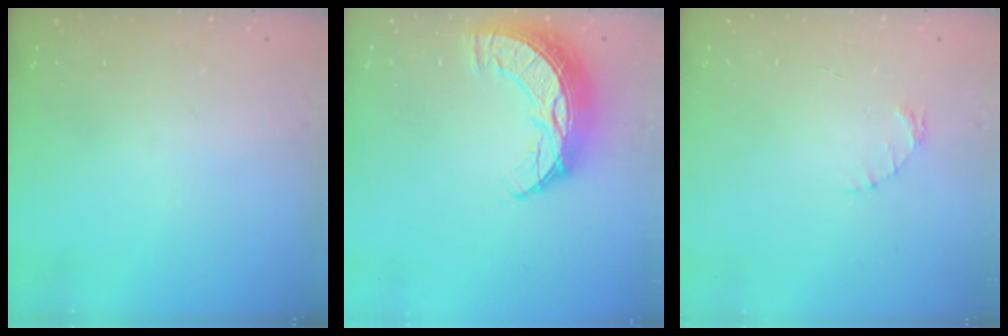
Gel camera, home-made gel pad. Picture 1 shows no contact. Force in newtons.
{"total": 13.4, "press": 13.3, "slide": 0.9}
{"total": 1.6, "press": 1.5, "slide": 0.3}